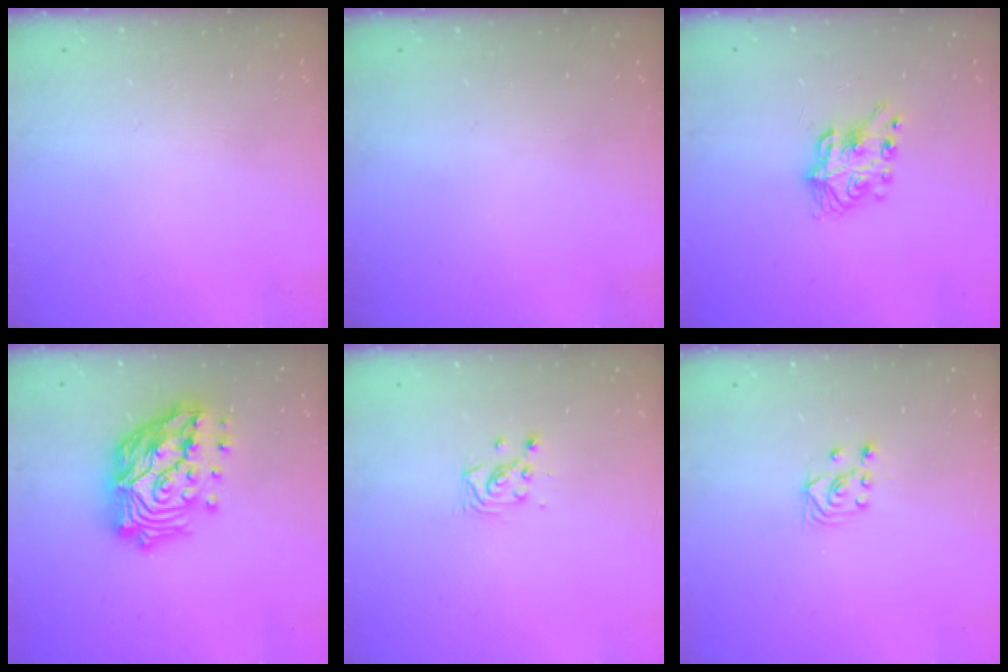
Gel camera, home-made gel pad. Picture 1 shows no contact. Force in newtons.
{"total": 0.0}
{"total": 7.2, "press": 7.2, "slide": 0.4}
{"total": 22.0, "press": 21.7, "slide": 3.4}
{"total": 3.8, "press": 3.8, "slide": 0.5}
{"total": 2.6, "press": 2.5, "slide": 1.0}